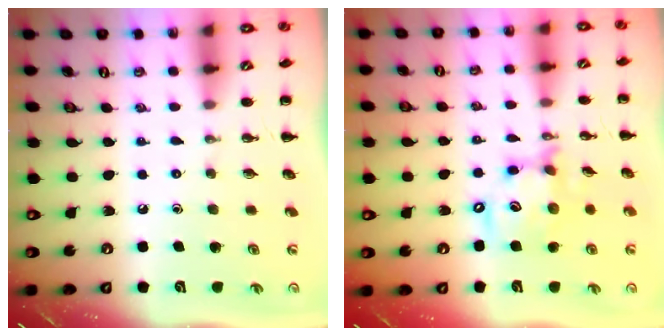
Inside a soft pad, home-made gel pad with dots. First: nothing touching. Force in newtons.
{"total": 14.0, "press": 13.6, "slide": 3.4}